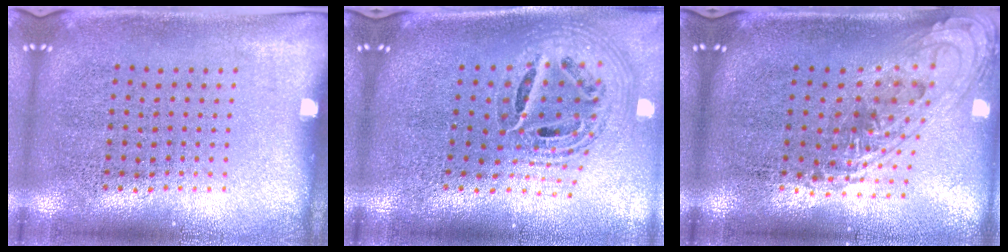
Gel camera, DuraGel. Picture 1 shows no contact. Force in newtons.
{"total": 1.9, "press": 1.6, "slide": 1.1}
{"total": 1.5, "press": 1.3, "slide": 0.7}